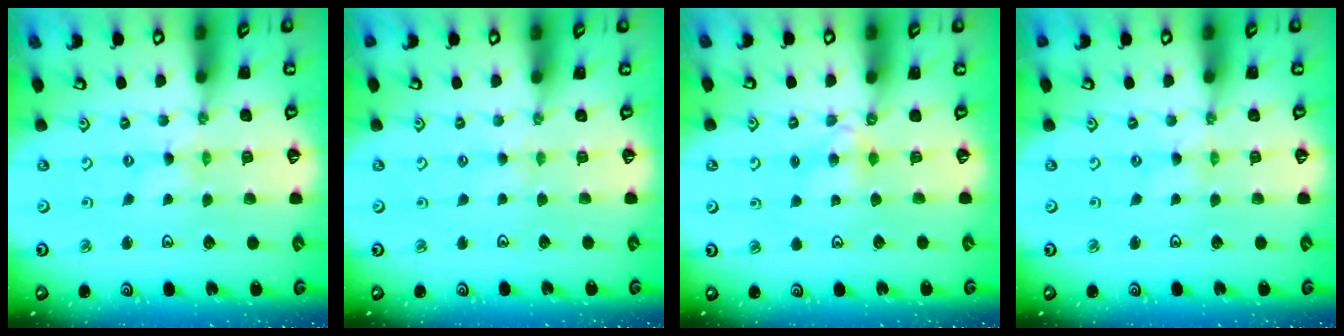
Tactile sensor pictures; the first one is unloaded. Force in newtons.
{"total": 1.9, "press": 1.9, "slide": 0.3}
{"total": 4.0, "press": 4.0, "slide": 0.5}
{"total": 0.0}